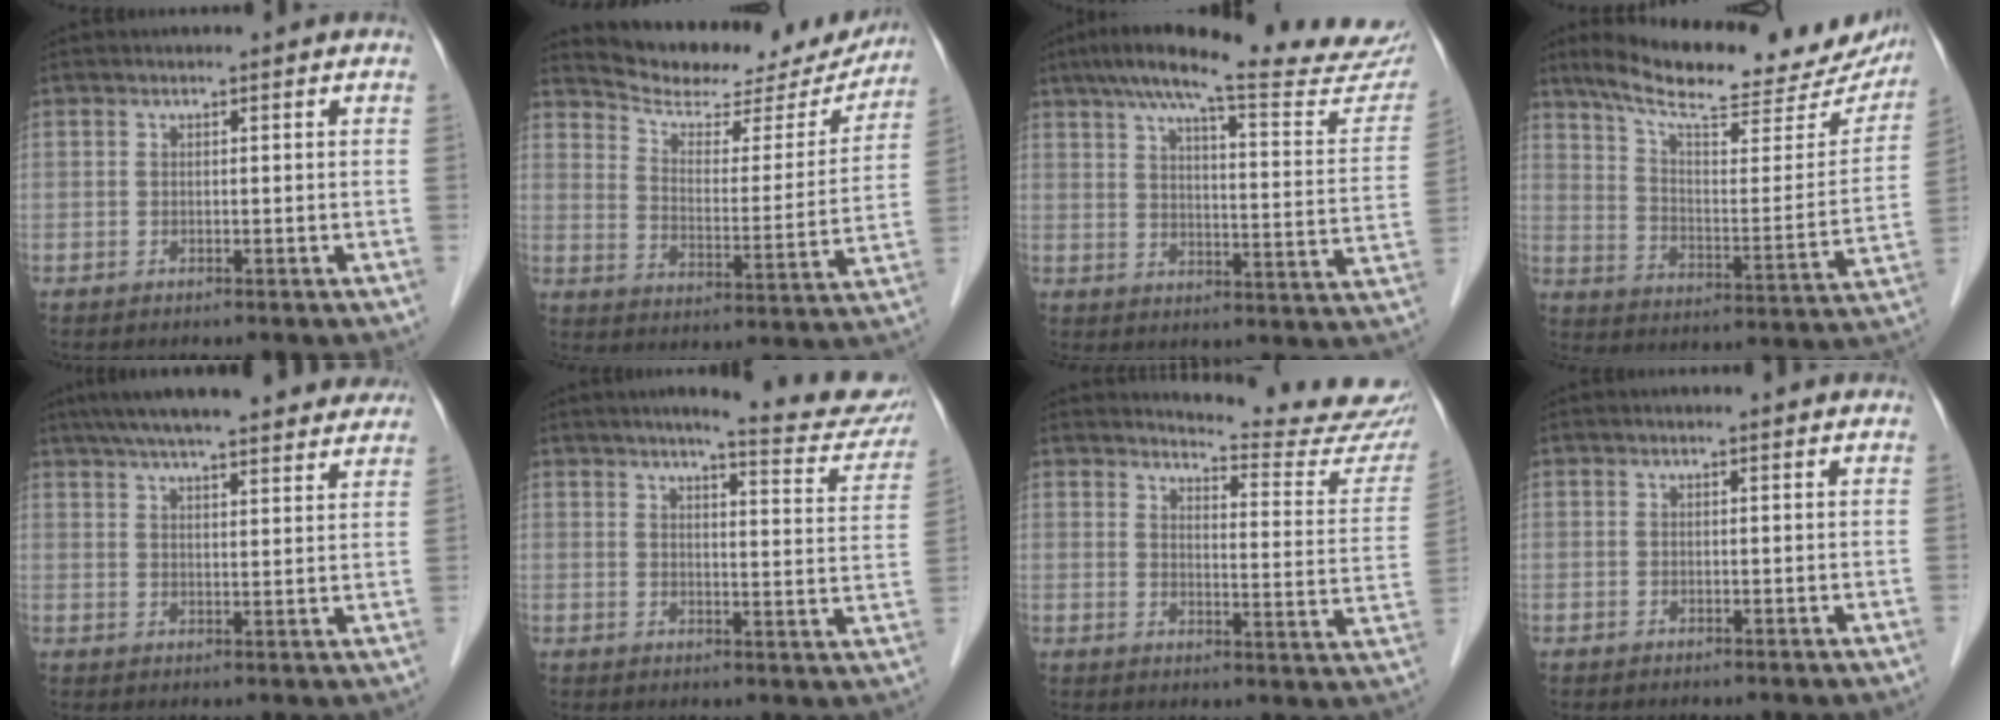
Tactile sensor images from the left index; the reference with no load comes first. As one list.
[{"total": 18.3, "force": [17.0, 4.6, 5.0], "torque": [-0.065, -0.019, 0.227]}, {"total": 25.7, "force": [22.5, 2.0, 12.3], "torque": [-0.180, -0.043, 0.276]}, {"total": 24.5, "force": [20.7, 4.8, 12.1], "torque": [-0.180, -0.019, 0.279]}, {"total": 22.9, "force": [19.8, 4.0, 10.8], "torque": [-0.169, 0.036, 0.257]}, {"total": 14.1, "force": [12.5, 1.3, 6.4], "torque": [-0.065, -0.034, 0.134]}, {"total": 15.8, "force": [15.5, 0.1, 3.1], "torque": [-0.031, -0.114, 0.165]}, {"total": 1.5, "force": [1.4, 0.2, 0.3], "torque": [-0.011, 0.007, 0.013]}]